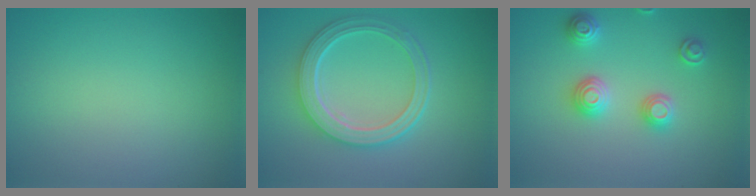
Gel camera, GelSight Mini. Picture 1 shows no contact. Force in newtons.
{"total": 5.5, "press": 4.2, "slide": 3.5}
{"total": 2.9, "press": 2.9, "slide": 0.2}